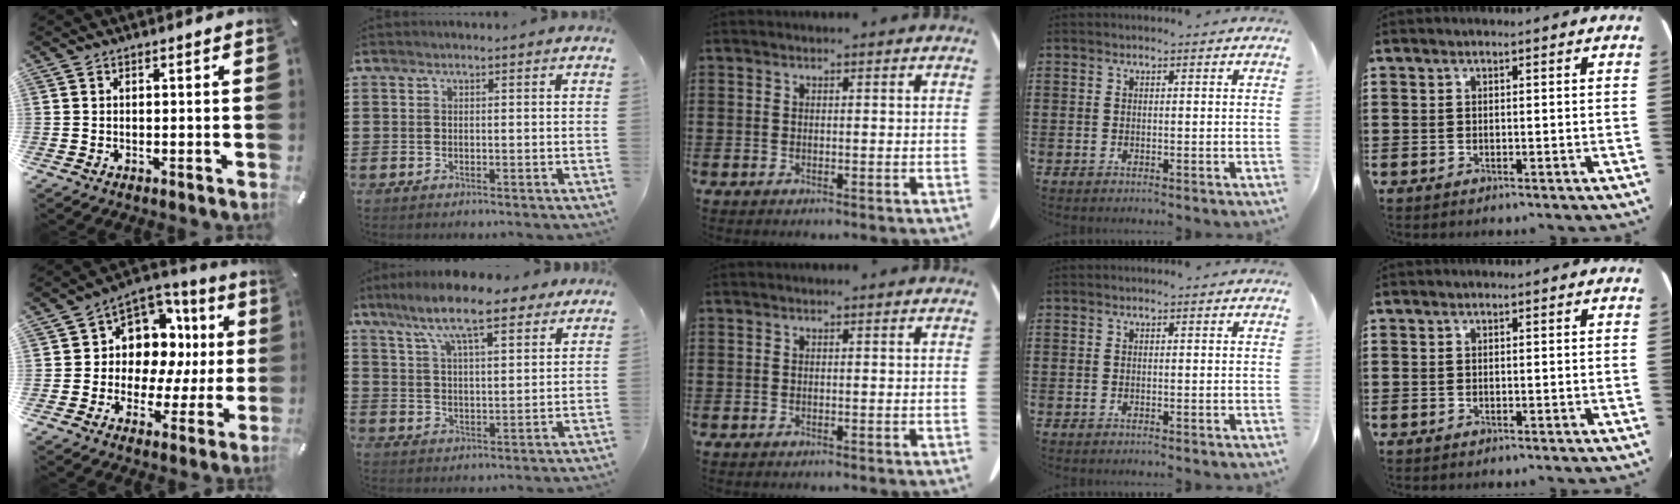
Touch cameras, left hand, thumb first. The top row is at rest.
{"thumb": {"total": 10.6, "force": [3.1, 9.4, 3.8], "torque": [-0.058, -0.041, 0.064]}, "index": {"total": 11.0, "force": [8.3, 2.6, 6.8], "torque": [-0.146, -0.016, 0.145]}}